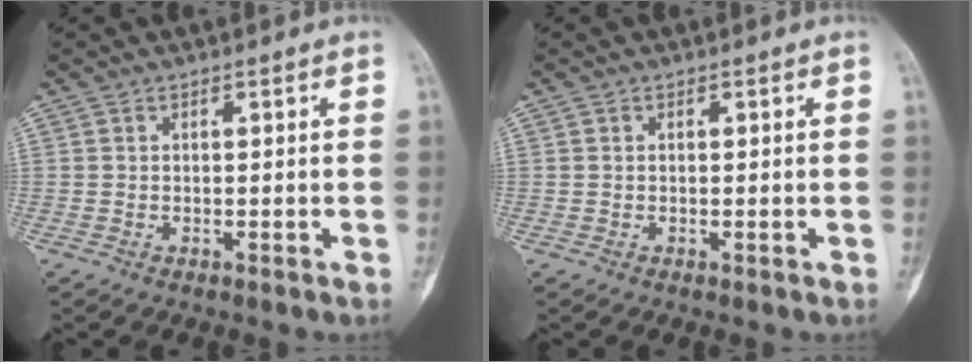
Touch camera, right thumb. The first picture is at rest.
{"total": 0.0}